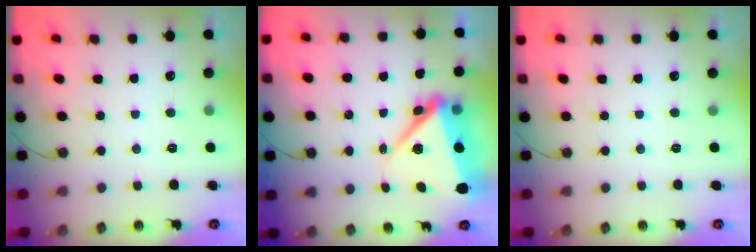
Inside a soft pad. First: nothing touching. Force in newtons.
{"total": 12.0, "press": 11.9, "slide": 1.6}
{"total": 0.0}